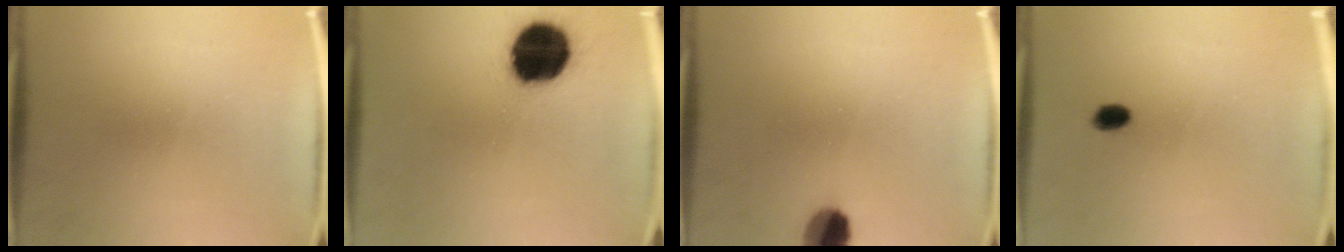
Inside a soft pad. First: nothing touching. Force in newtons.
{"total": 19.6}
{"total": 6.5}
{"total": 2.4}